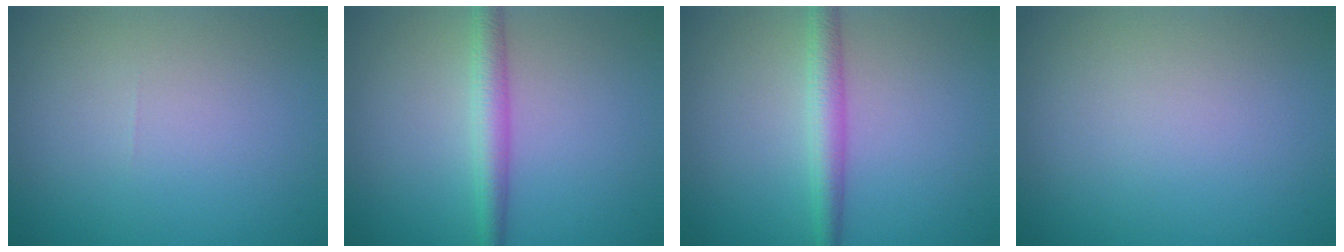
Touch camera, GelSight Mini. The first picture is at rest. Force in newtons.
{"total": 2.7, "press": 2.7, "slide": 0.1}
{"total": 2.7, "press": 2.7, "slide": 0.1}
{"total": 0.0}